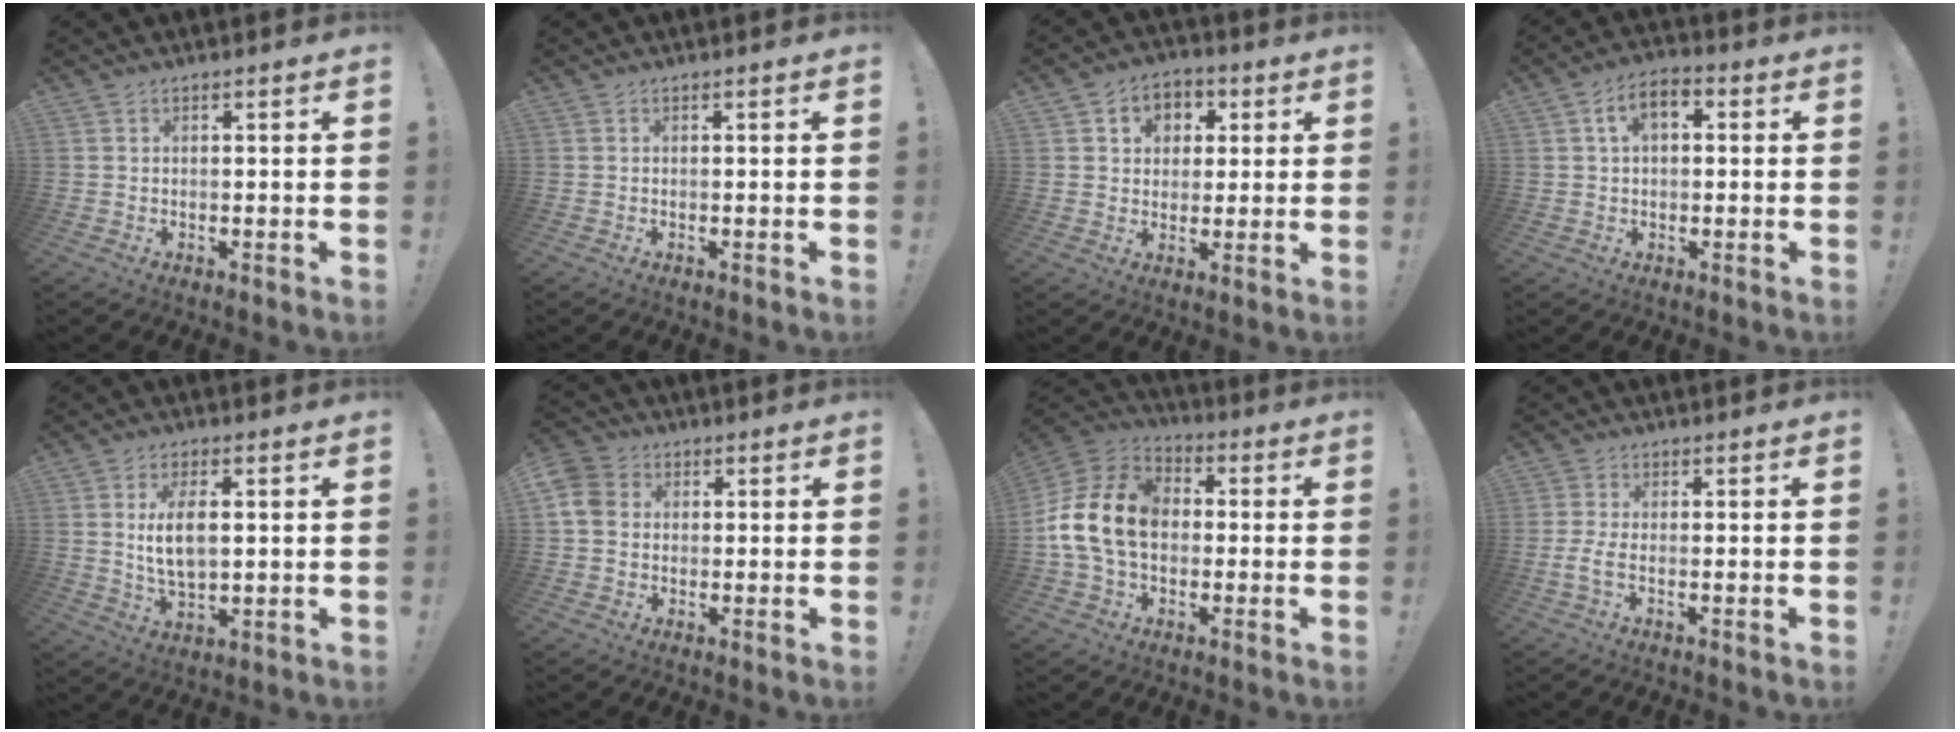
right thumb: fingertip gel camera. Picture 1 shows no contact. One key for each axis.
{"total": 0.0}
{"total": 6.9, "fx": 1.3, "fy": 6.4, "fz": 2.3, "tx": -0.027, "ty": -0.005, "tz": 0.027}
{"total": 6.9, "fx": 1.6, "fy": 4.4, "fz": 5.1, "tx": -0.077, "ty": 0.008, "tz": 0.028}
{"total": 8.6, "fx": 1.3, "fy": 4.2, "fz": 7.4, "tx": -0.125, "ty": -0.010, "tz": 0.016}
{"total": 7.9, "fx": 0.8, "fy": 6.7, "fz": 4.0, "tx": -0.084, "ty": 0.005, "tz": 0.016}
{"total": 18.1, "fx": 0.7, "fy": 13.0, "fz": 12.5, "tx": -0.225, "ty": 0.026, "tz": 0.023}
{"total": 3.5, "fx": -1.0, "fy": 1.2, "fz": 3.2, "tx": -0.066, "ty": -0.003, "tz": -0.017}